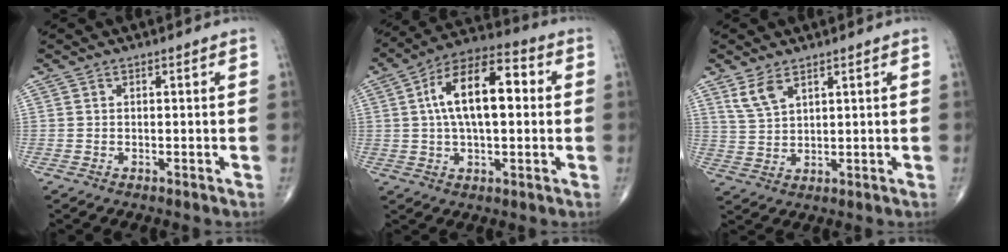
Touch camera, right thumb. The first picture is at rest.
{"total": 15.7, "force": [2.2, 7.5, 13.6], "torque": [-0.224, 0.029, 0.029]}
{"total": 4.6, "force": [3.0, 2.0, 2.9], "torque": [-0.059, -0.011, 0.068]}